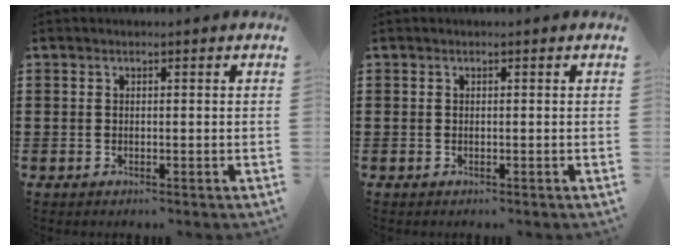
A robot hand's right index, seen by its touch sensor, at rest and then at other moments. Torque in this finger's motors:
{"motor_torque": [-0.04, 0.43, 0.00, -0.01]}